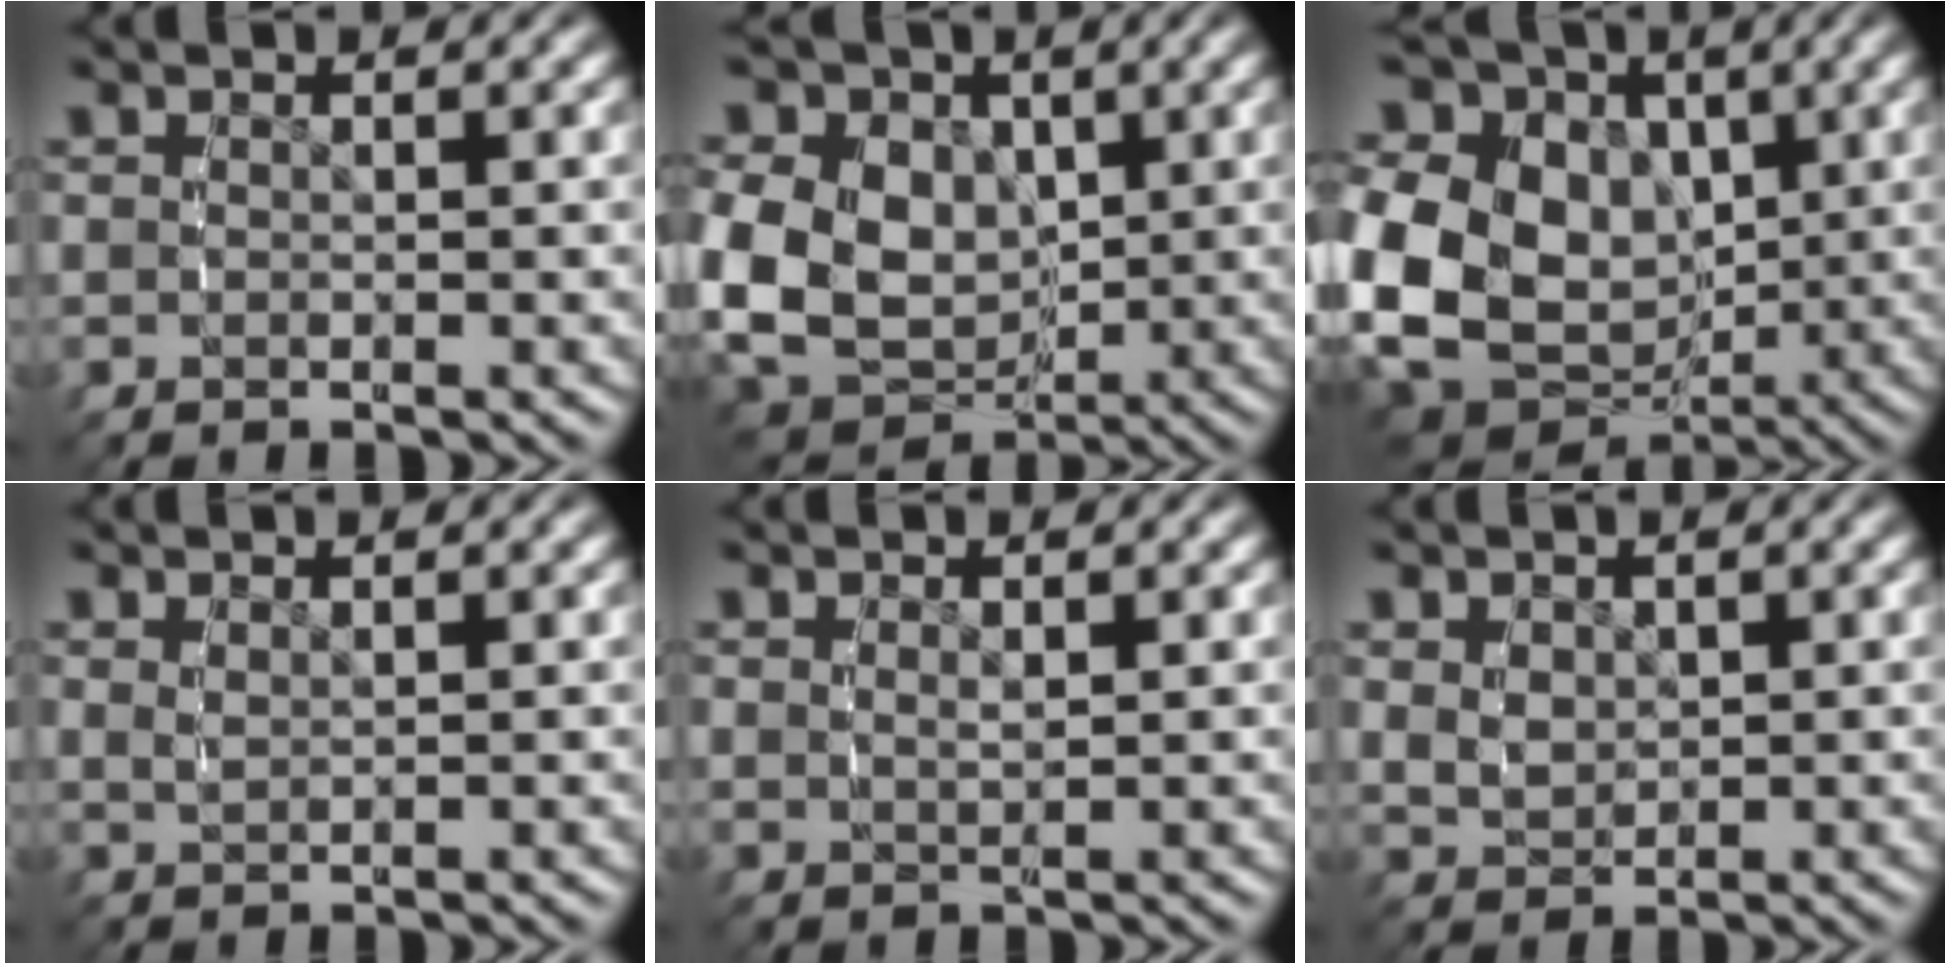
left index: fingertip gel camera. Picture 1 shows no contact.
{"total": 14.3, "force": [0.6, 12.4, 7.2], "torque": [-0.172, -0.034, 0.010]}
{"total": 18.2, "force": [0.8, 15.2, 9.9], "torque": [-0.214, -0.040, 0.014]}
{"total": 0.8, "force": [0.7, 0.0, 0.4], "torque": [-0.015, -0.011, 0.023]}
{"total": 1.1, "force": [0.7, 0.5, 0.7], "torque": [-0.017, -0.010, 0.020]}
{"total": 2.5, "force": [0.9, 2.0, 1.2], "torque": [-0.030, -0.015, 0.031]}